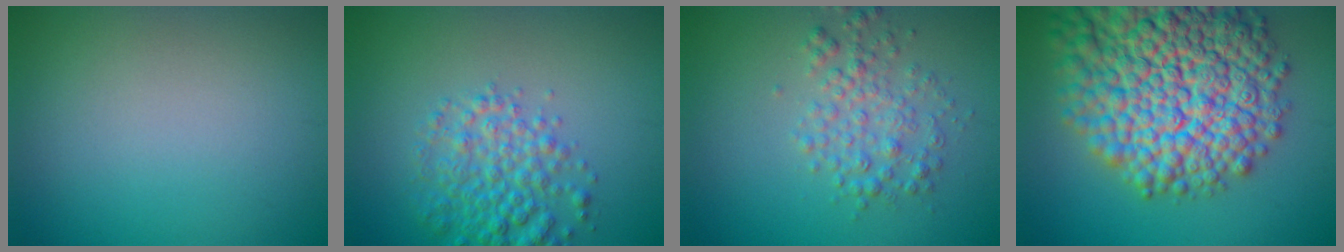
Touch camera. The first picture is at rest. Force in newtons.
{"total": 4.5, "press": 4.5, "slide": 0.2}
{"total": 2.9, "press": 2.9, "slide": 0.0}
{"total": 15.8, "press": 15.8, "slide": 0.7}